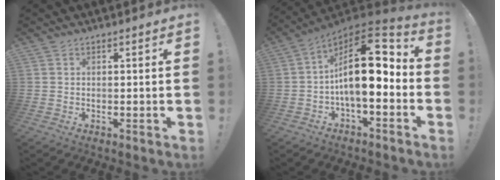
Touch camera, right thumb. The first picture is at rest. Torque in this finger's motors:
{"motor_torque": [2.14, 2.87, 1.58, -1.19, 0.66]}